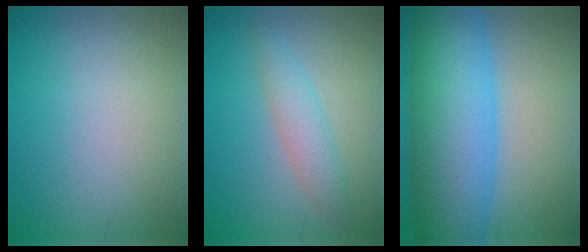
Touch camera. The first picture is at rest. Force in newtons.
{"total": 2.4, "press": 2.4, "slide": 0.0}
{"total": 13.3, "press": 13.3, "slide": 0.5}